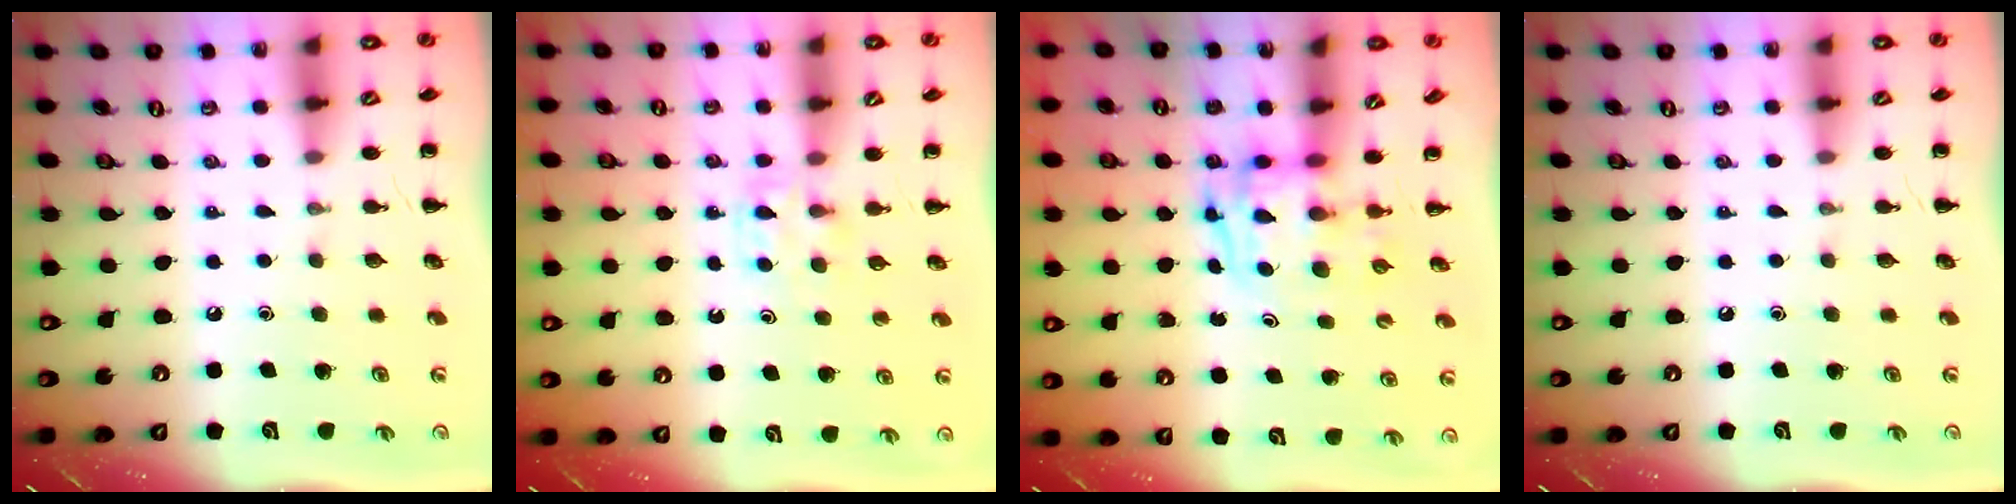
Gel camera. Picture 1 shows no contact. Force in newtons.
{"total": 3.7, "press": 3.5, "slide": 1.3}
{"total": 3.2, "press": 3.2, "slide": 0.6}
{"total": 0.0}